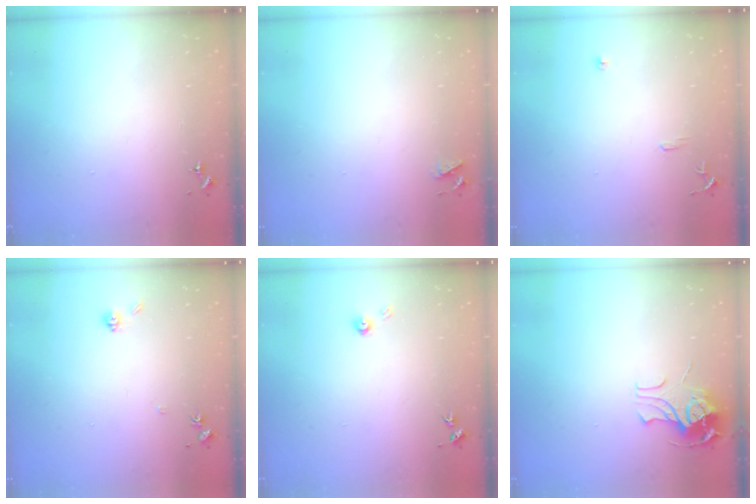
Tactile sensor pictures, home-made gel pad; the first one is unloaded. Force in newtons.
{"total": 4.1, "press": 4.0, "slide": 0.7}
{"total": 7.1, "press": 7.1, "slide": 0.7}
{"total": 5.8, "press": 5.7, "slide": 1.1}
{"total": 3.8, "press": 3.7, "slide": 0.2}
{"total": 9.9, "press": 9.9, "slide": 1.2}